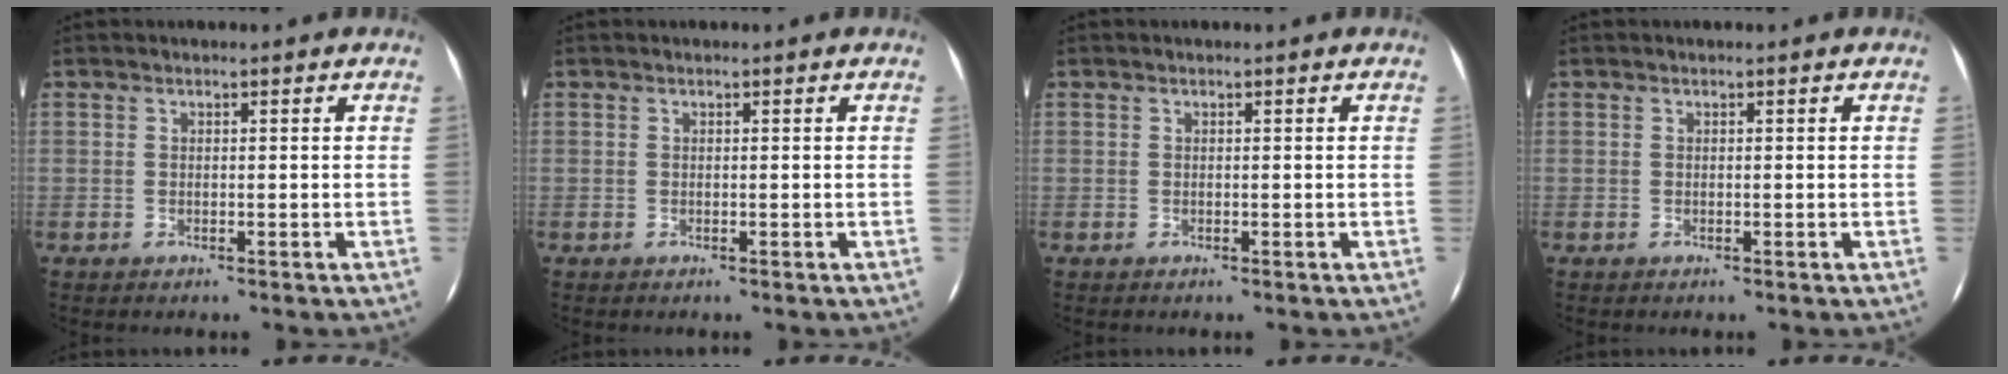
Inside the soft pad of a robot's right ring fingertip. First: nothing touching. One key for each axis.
{"total": 0.0}
{"total": 0.0}
{"total": 0.0}